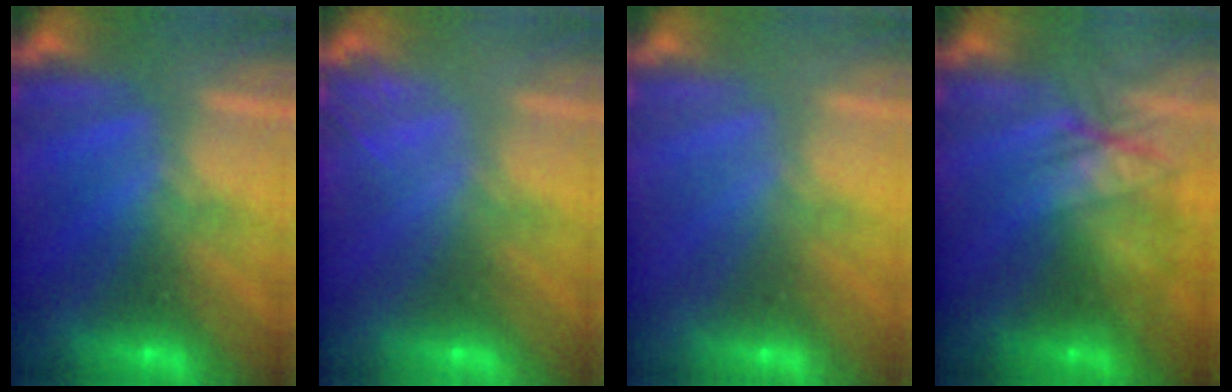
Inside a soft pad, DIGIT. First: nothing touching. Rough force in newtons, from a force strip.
{"total": 2.0}
{"total": 3.2}
{"total": 2.1}